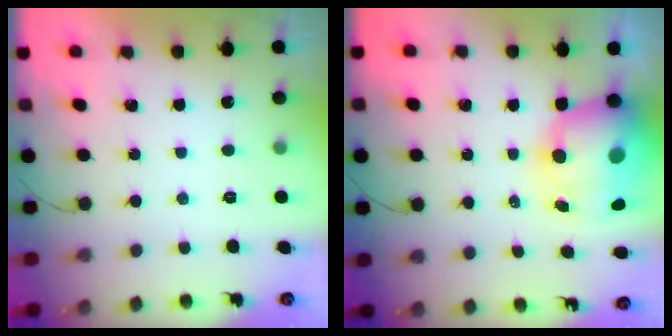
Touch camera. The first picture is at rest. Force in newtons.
{"total": 15.2, "press": 14.6, "slide": 4.1}